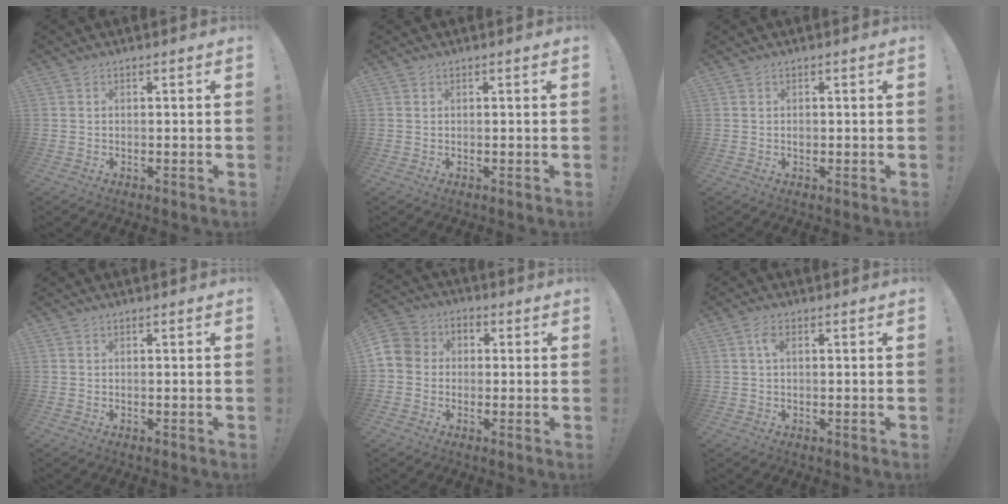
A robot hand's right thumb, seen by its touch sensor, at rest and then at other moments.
{"total": 0.0}
{"total": 0.8, "force": [-0.3, 0.6, 0.4], "torque": [0.001, 0.000, -0.007]}
{"total": 0.0}
{"total": 7.1, "force": [-1.7, 6.3, 2.7], "torque": [-0.059, 0.029, -0.028]}
{"total": 3.1, "force": [0.7, 1.4, 2.6], "torque": [-0.054, 0.006, 0.011]}